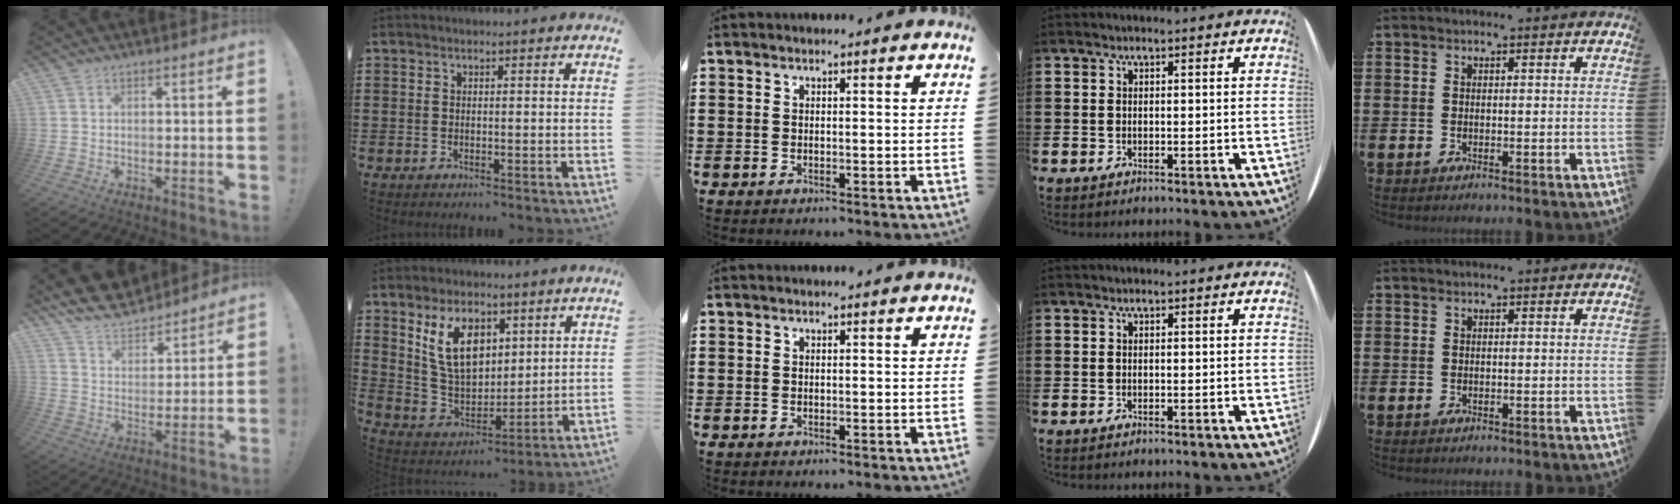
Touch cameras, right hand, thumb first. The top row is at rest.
{"thumb": {"total": 10.5, "force": [9.3, 4.0, 2.5], "torque": [-0.058, -0.076, 0.177]}, "index": {"total": 10.7, "force": [4.6, 6.5, 7.1], "torque": [-0.151, 0.011, 0.085]}}